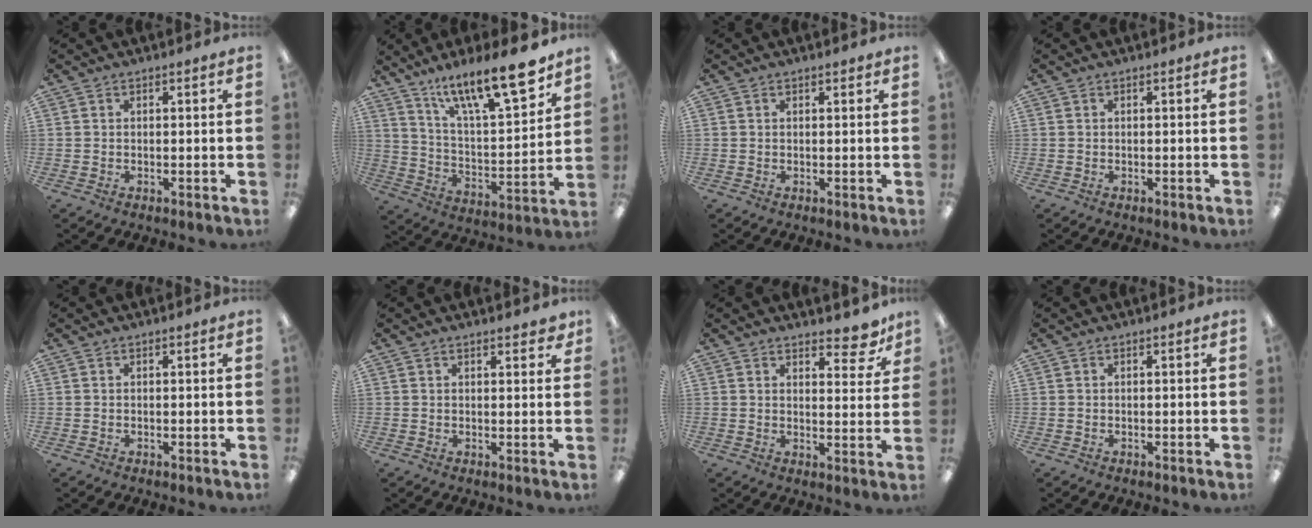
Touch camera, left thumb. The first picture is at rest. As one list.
[{"total": 18.4, "force": [14.2, 4.3, 10.9], "torque": [-0.173, -0.096, 0.234]}, {"total": 0.5, "force": [0.4, 0.3, 0.2], "torque": [-0.003, 0.001, 0.008]}, {"total": 0.0}, {"total": 0.0}, {"total": 2.2, "force": [1.8, 0.8, 1.1], "torque": [-0.007, -0.007, 0.029]}, {"total": 7.0, "force": [5.6, 2.8, 3.3], "torque": [-0.022, -0.036, 0.093]}, {"total": 0.0}]